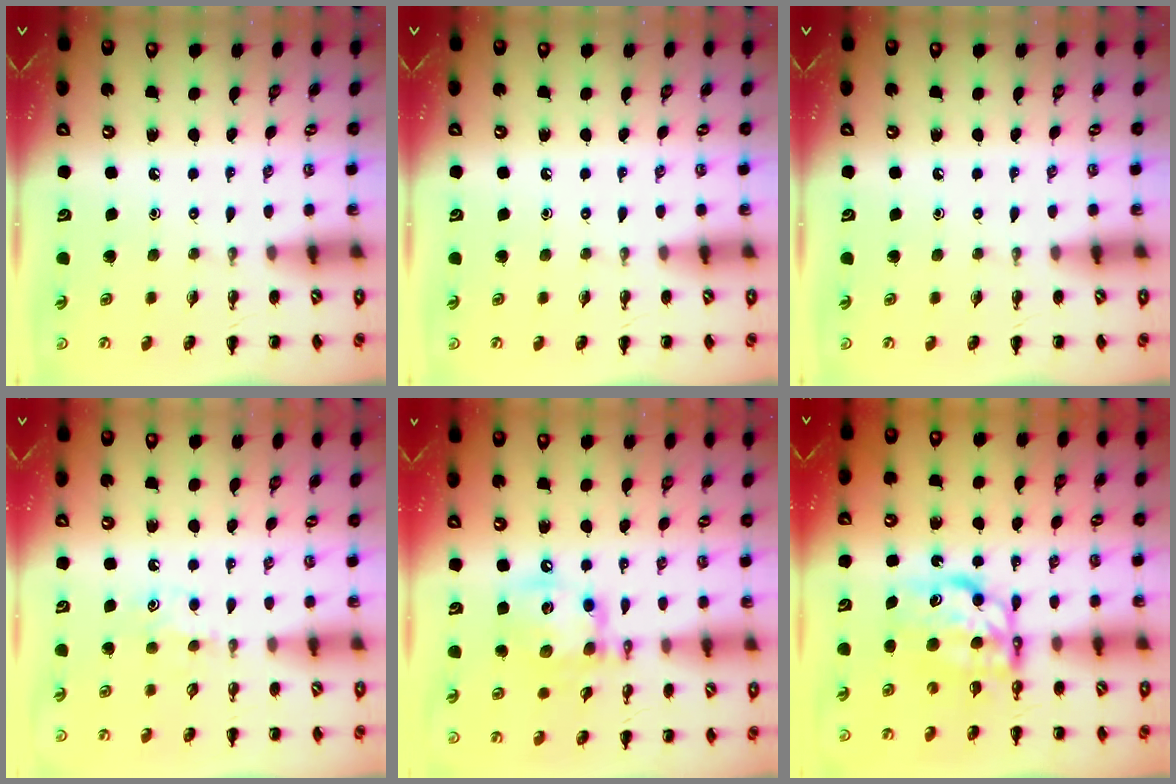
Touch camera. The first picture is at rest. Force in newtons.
{"total": 0.0}
{"total": 0.0}
{"total": 4.9, "press": 4.7, "slide": 1.4}
{"total": 13.6, "press": 13.5, "slide": 1.9}
{"total": 7.5, "press": 7.3, "slide": 1.4}